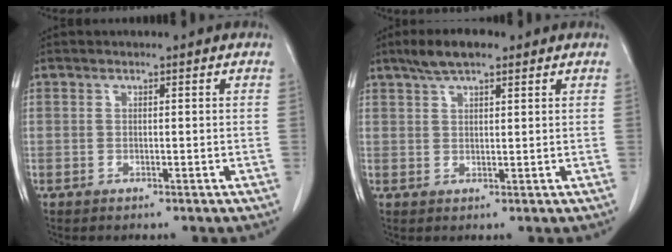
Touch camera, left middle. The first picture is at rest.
{"total": 5.2, "force": [3.6, 1.4, 3.4], "torque": [-0.068, 0.016, 0.063]}